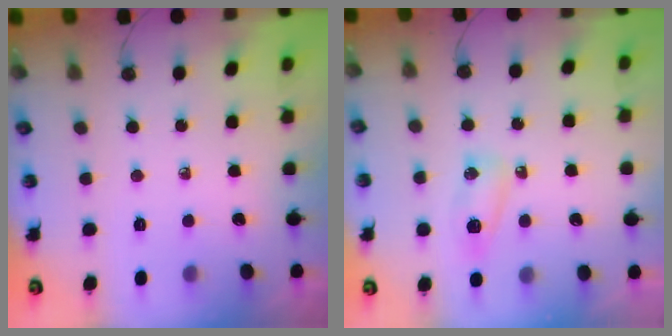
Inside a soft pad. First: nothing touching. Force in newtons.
{"total": 7.7, "press": 6.3, "slide": 4.4}